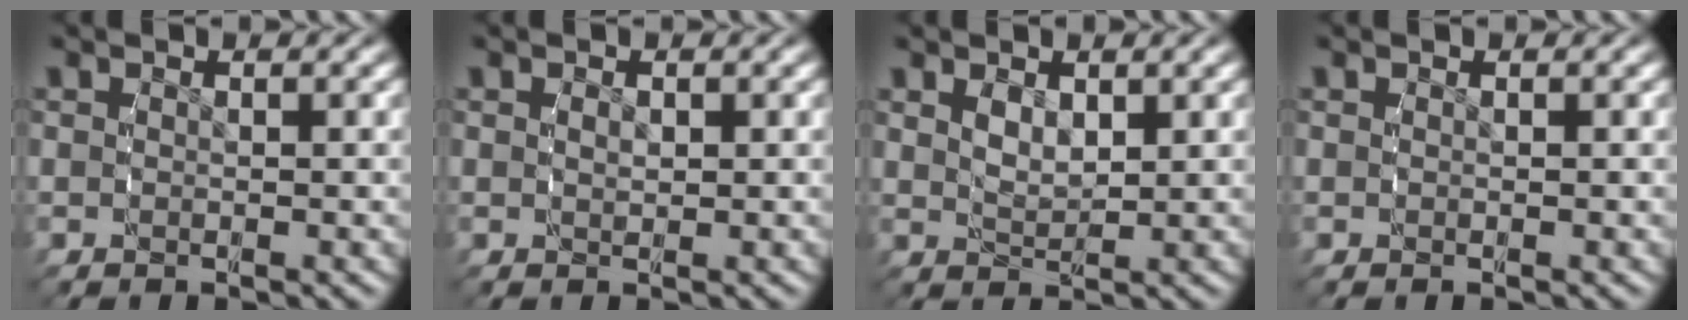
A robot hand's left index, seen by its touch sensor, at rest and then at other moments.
{"total": 0.5, "force": [0.2, 0.2, 0.5], "torque": [-0.012, -0.009, 0.009]}
{"total": 1.9, "force": [0.8, 0.8, 1.5], "torque": [-0.026, -0.013, 0.025]}
{"total": 0.0}